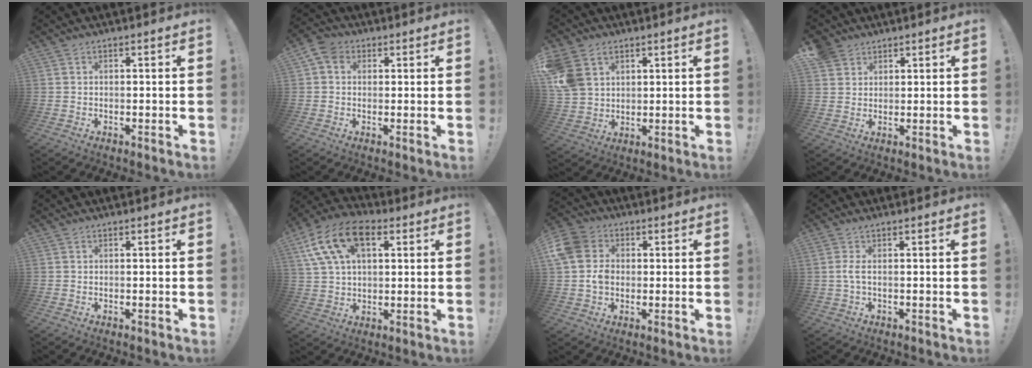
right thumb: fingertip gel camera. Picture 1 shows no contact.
{"total": 4.8, "force": [1.6, 3.8, 2.3], "torque": [-0.040, 0.000, 0.033]}
{"total": 10.2, "force": [4.7, 7.7, 4.7], "torque": [-0.096, -0.014, 0.098]}
{"total": 4.0, "force": [2.8, 2.8, 0.6], "torque": [-0.011, -0.015, 0.053]}
{"total": 0.0}
{"total": 16.7, "force": [6.7, 10.3, 11.3], "torque": [-0.204, -0.016, 0.122]}
{"total": 9.5, "force": [0.0, 8.2, 4.7], "torque": [-0.086, 0.005, 0.002]}
{"total": 3.0, "force": [0.3, 0.1, 3.0], "torque": [-0.061, -0.004, 0.002]}